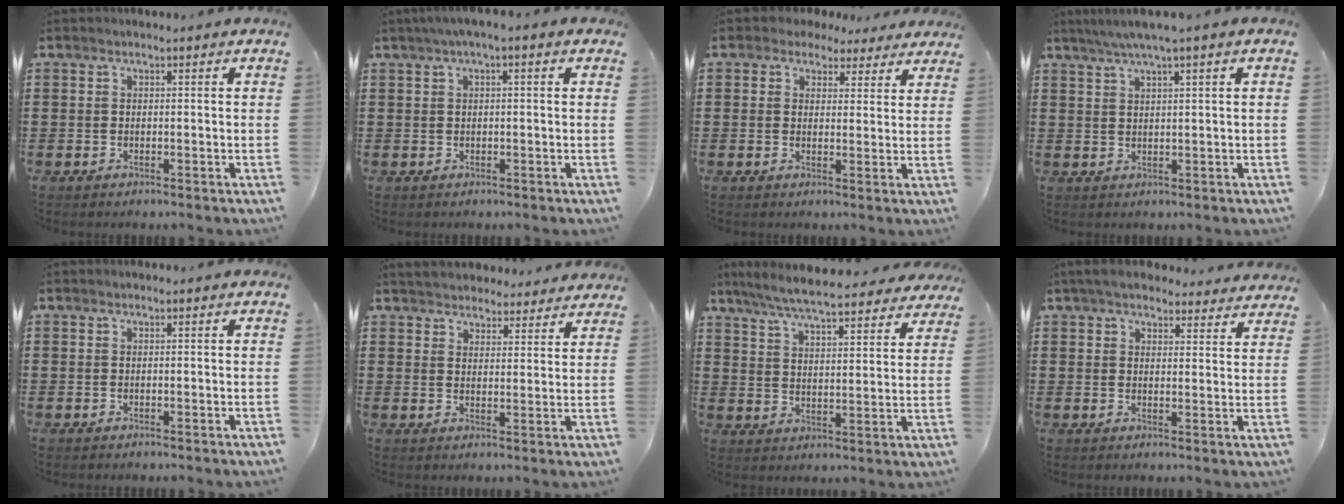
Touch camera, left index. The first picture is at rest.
{"total": 1.5, "force": [-0.3, 0.4, 1.4], "torque": [-0.024, 0.000, -0.008]}
{"total": 3.3, "force": [2.5, 2.0, 0.6], "torque": [-0.018, 0.000, 0.045]}
{"total": 2.9, "force": [1.7, -0.3, 2.3], "torque": [-0.045, 0.002, 0.029]}
{"total": 0.0}
{"total": 3.8, "force": [3.8, 0.5, -0.2], "torque": [-0.013, -0.018, 0.068]}
{"total": 7.1, "force": [6.6, 0.0, 2.6], "torque": [-0.079, -0.038, 0.116]}
{"total": 4.8, "force": [4.5, 0.9, 1.4], "torque": [-0.043, -0.011, 0.082]}